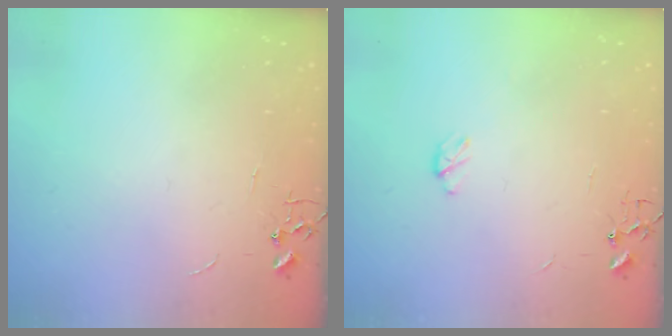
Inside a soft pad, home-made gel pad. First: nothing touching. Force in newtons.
{"total": 3.9, "press": 3.8, "slide": 0.5}